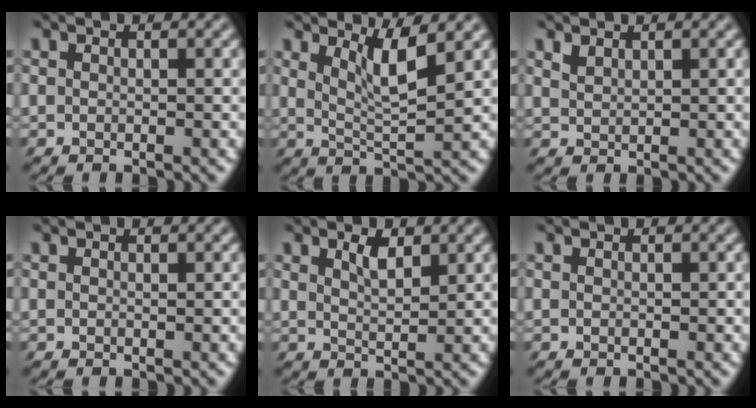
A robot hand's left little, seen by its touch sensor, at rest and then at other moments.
{"total": 3.4, "force": [2.0, -0.2, 2.8], "torque": [-0.052, -0.008, 0.036]}
{"total": 0.9, "force": [0.7, 0.2, 0.6], "torque": [-0.012, -0.001, 0.013]}
{"total": 0.0}
{"total": 1.7, "force": [1.0, 0.3, 1.3], "torque": [-0.026, -0.001, 0.017]}
{"total": 0.0}